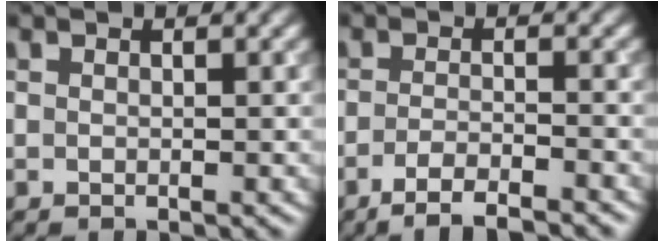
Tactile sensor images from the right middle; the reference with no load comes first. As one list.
[{"total": 3.6, "force": [-2.6, 0.7, 2.4], "torque": [-0.036, -0.001, -0.052]}]